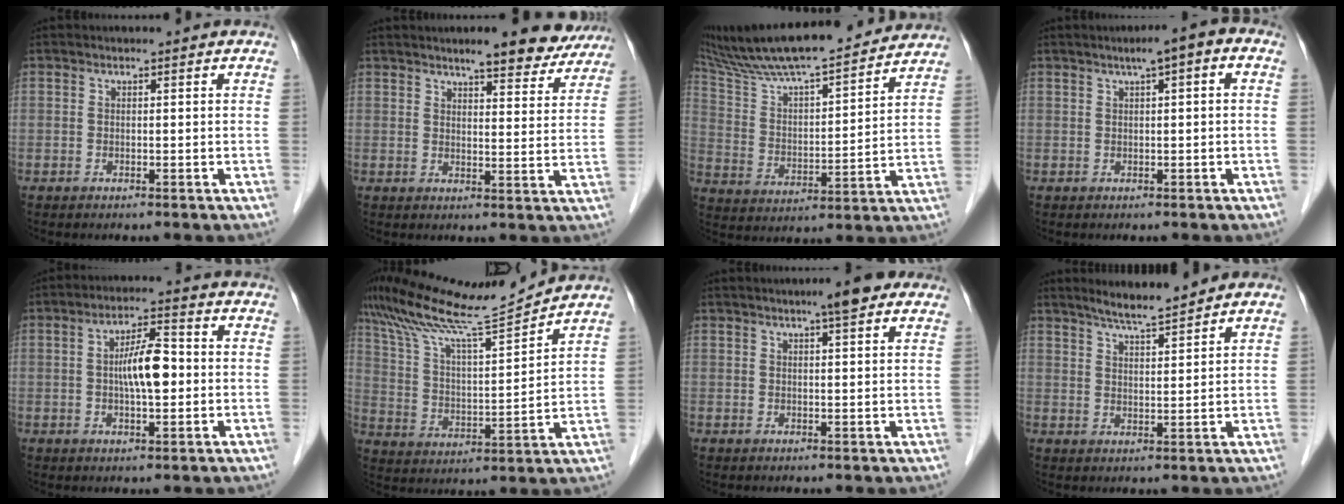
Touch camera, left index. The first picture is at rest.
{"total": 9.6, "force": [8.4, 2.1, 4.1], "torque": [-0.039, -0.004, 0.094]}
{"total": 22.7, "force": [20.1, 2.4, 10.2], "torque": [-0.179, 0.028, 0.318]}
{"total": 4.1, "force": [1.5, 0.7, 3.7], "torque": [-0.051, 0.017, 0.015]}
{"total": 6.8, "force": [-0.2, 1.8, 6.5], "torque": [-0.121, 0.012, -0.005]}
{"total": 14.3, "force": [13.1, -1.2, 5.5], "torque": [-0.115, -0.007, 0.231]}
{"total": 5.0, "force": [3.5, 0.5, 3.6], "torque": [-0.048, 0.012, 0.048]}
{"total": 5.3, "force": [4.7, -0.1, 2.3], "torque": [-0.046, 0.002, 0.086]}